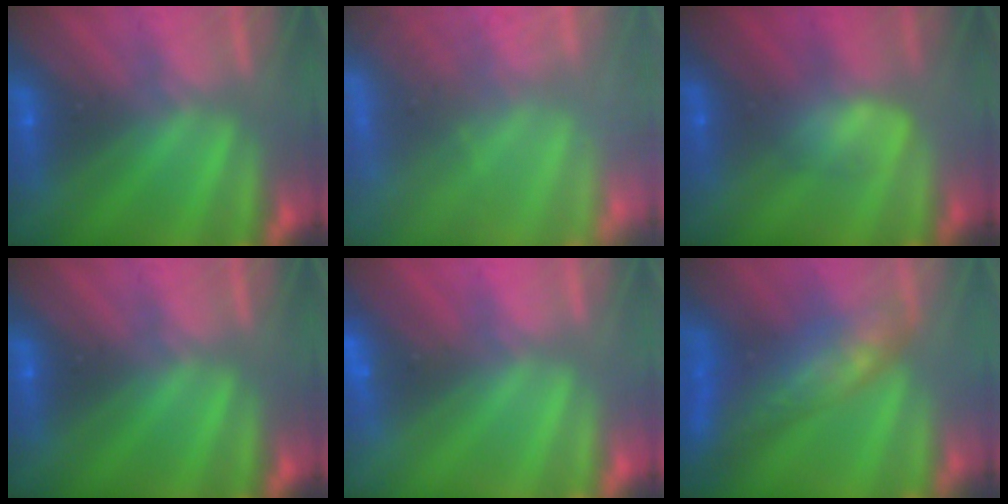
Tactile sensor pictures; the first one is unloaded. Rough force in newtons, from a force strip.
{"total": 7.2}
{"total": 2.9}
{"total": 0.0}
{"total": 2.4}
{"total": 8.6}